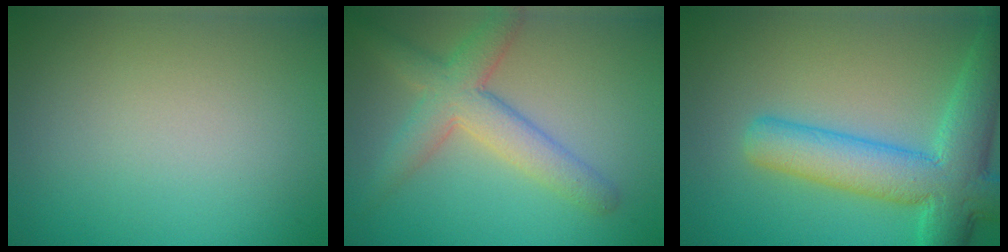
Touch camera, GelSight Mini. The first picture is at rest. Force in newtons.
{"total": 4.9, "press": 4.9, "slide": 0.3}
{"total": 8.2, "press": 8.2, "slide": 0.3}